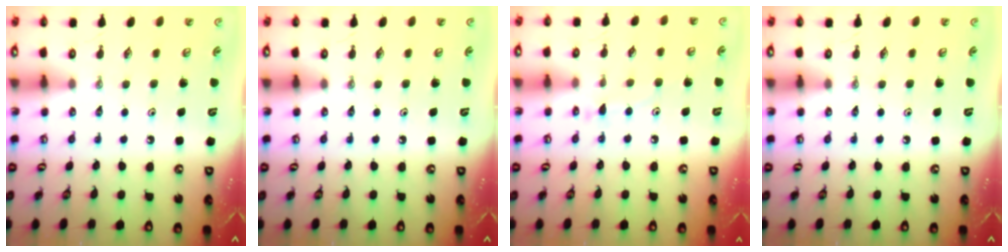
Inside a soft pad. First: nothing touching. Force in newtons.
{"total": 0.0}
{"total": 6.6, "press": 6.6, "slide": 0.5}
{"total": 0.0}